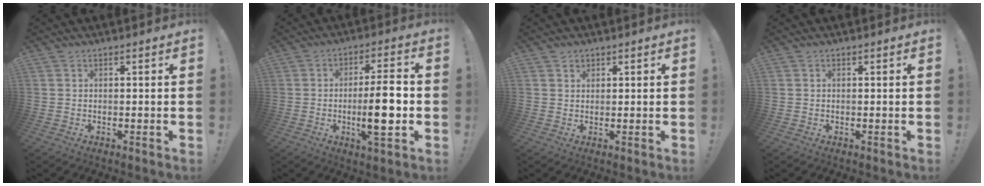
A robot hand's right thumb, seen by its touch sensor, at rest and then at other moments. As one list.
[{"total": 12.3, "force": [-1.9, 2.6, 11.9], "torque": [-0.204, -0.005, -0.042]}, {"total": 1.4, "force": [1.2, 0.8, 0.1], "torque": [0.005, -0.008, 0.021]}, {"total": 0.0}]